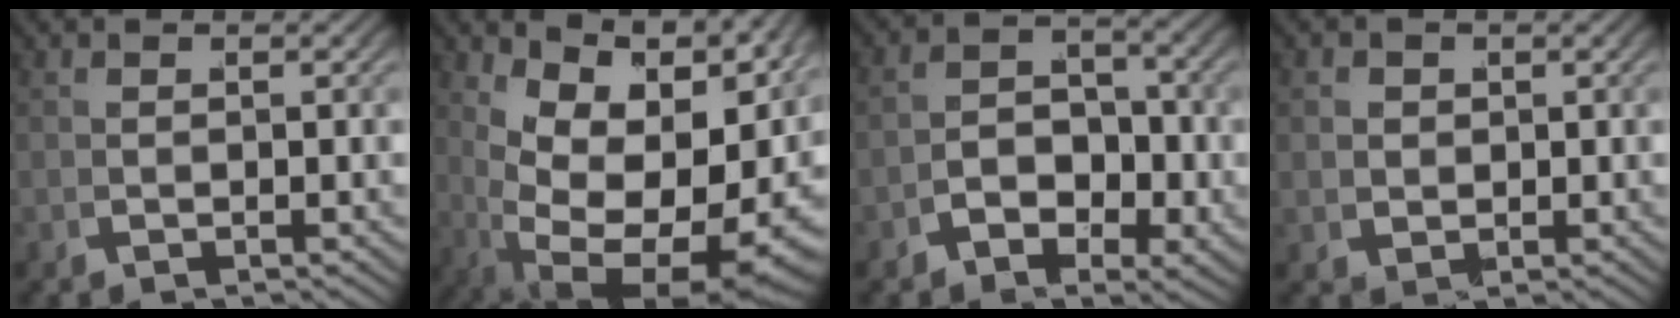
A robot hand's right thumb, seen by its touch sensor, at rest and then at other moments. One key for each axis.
{"total": 16.2, "fx": 0.1, "fy": 9.5, "fz": 13.2, "tx": -0.242, "ty": -0.056, "tz": 0.043}
{"total": 4.2, "fx": -1.0, "fy": 3.1, "fz": 2.6, "tx": -0.027, "ty": -0.005, "tz": -0.022}
{"total": 2.6, "fx": 0.7, "fy": 2.3, "fz": 1.0, "tx": -0.027, "ty": -0.006, "tz": 0.017}